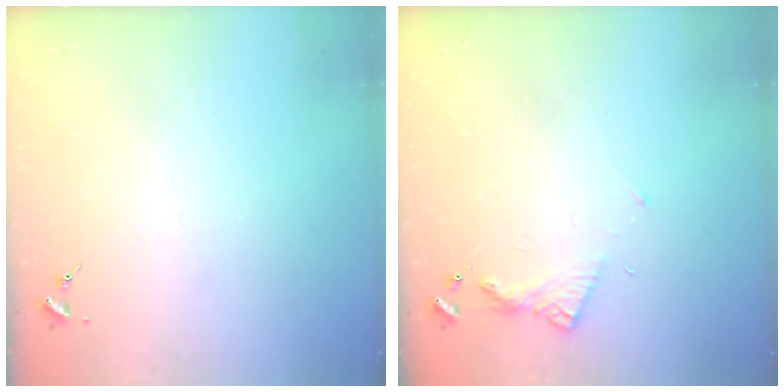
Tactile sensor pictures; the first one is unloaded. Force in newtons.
{"total": 5.2, "press": 5.2, "slide": 0.5}